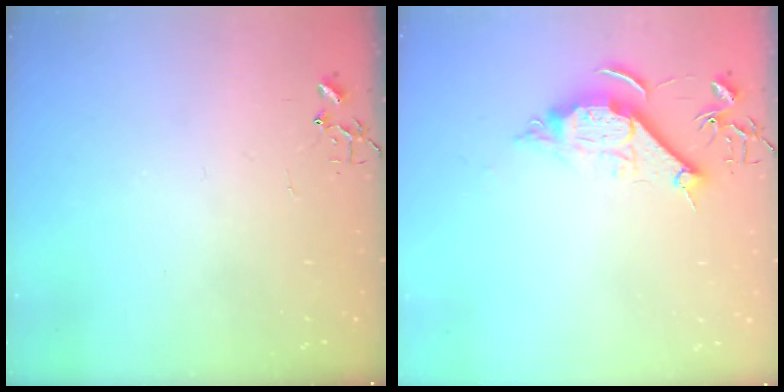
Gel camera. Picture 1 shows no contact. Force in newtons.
{"total": 9.8, "press": 9.8, "slide": 0.4}